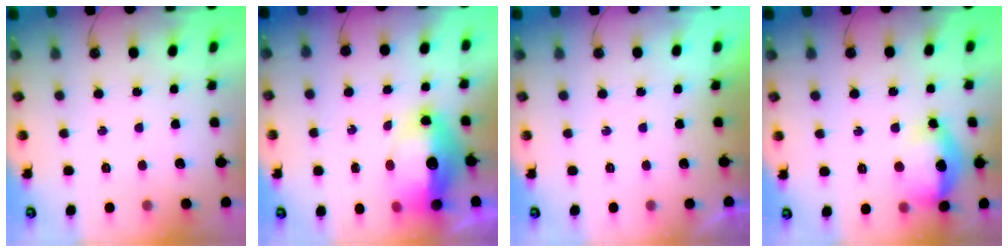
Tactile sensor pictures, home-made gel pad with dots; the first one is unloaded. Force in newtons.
{"total": 15.4, "press": 15.3, "slide": 1.7}
{"total": 0.0}
{"total": 14.8, "press": 14.7, "slide": 1.7}